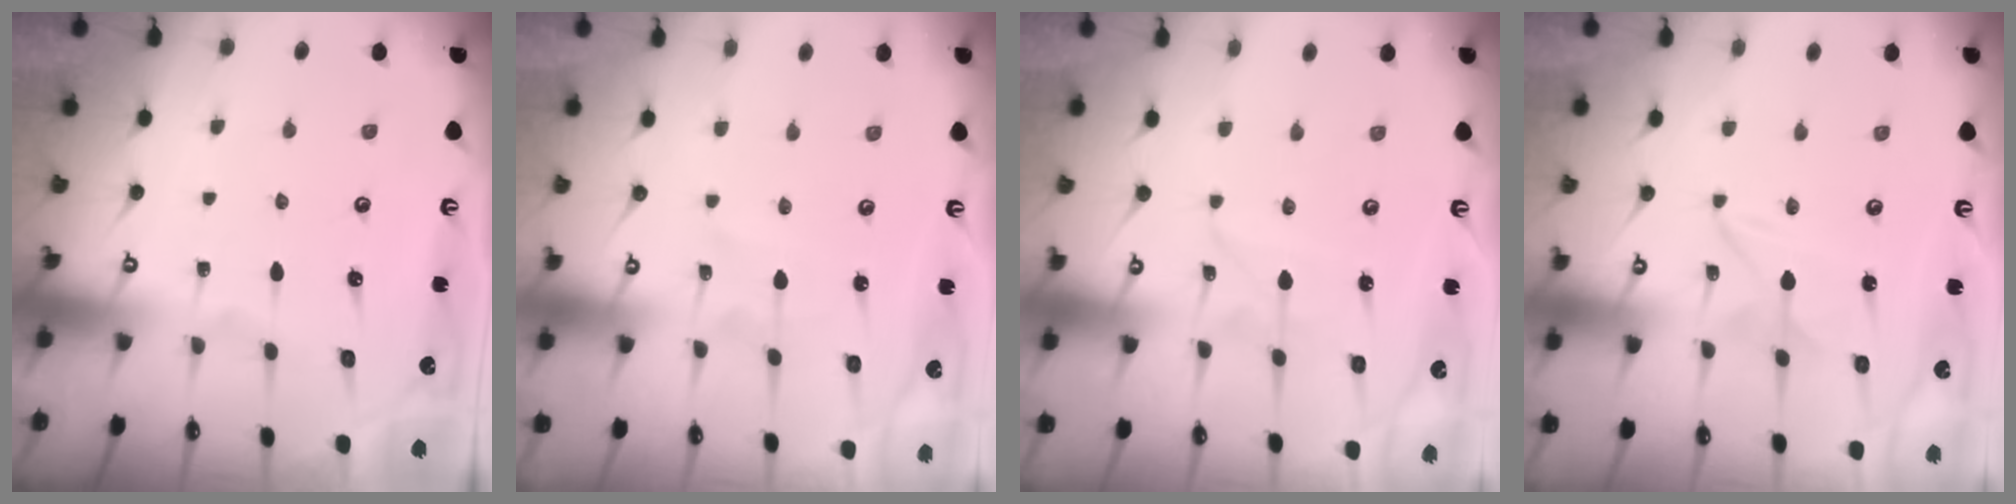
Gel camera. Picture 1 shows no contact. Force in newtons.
{"total": 2.6, "press": 2.5, "slide": 0.4}
{"total": 2.3, "press": 2.3, "slide": 0.3}
{"total": 2.5, "press": 2.5, "slide": 0.4}